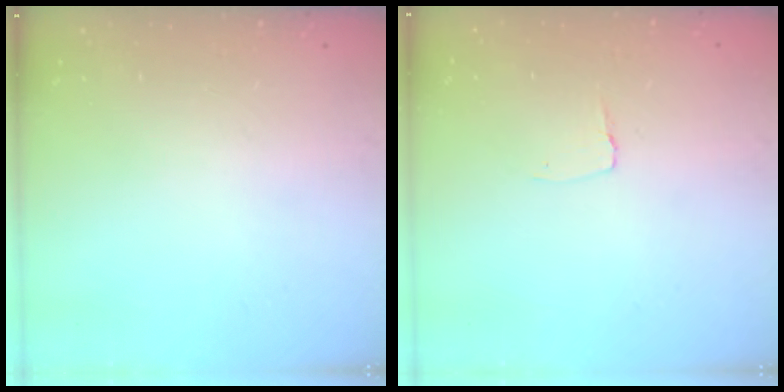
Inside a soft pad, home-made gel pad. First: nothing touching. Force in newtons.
{"total": 2.9, "press": 2.9, "slide": 0.3}